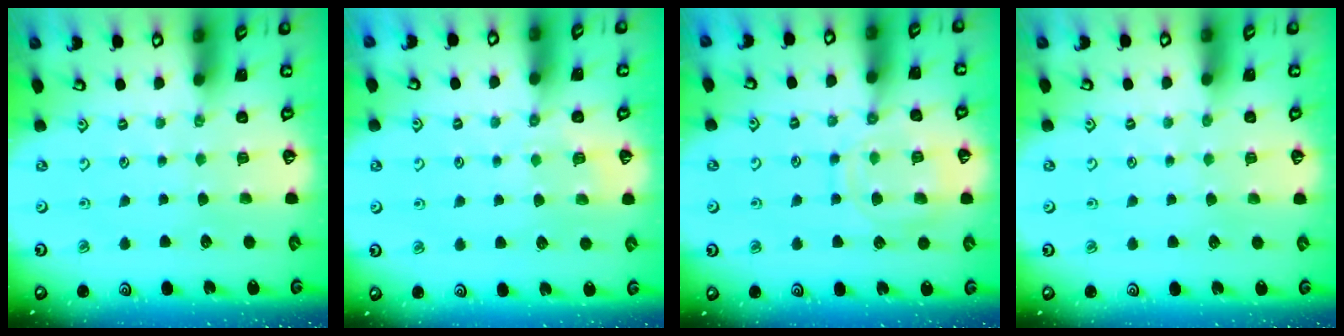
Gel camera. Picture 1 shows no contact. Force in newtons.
{"total": 4.9, "press": 4.8, "slide": 1.2}
{"total": 12.9, "press": 12.8, "slide": 1.1}
{"total": 0.8, "press": 0.8, "slide": 0.1}